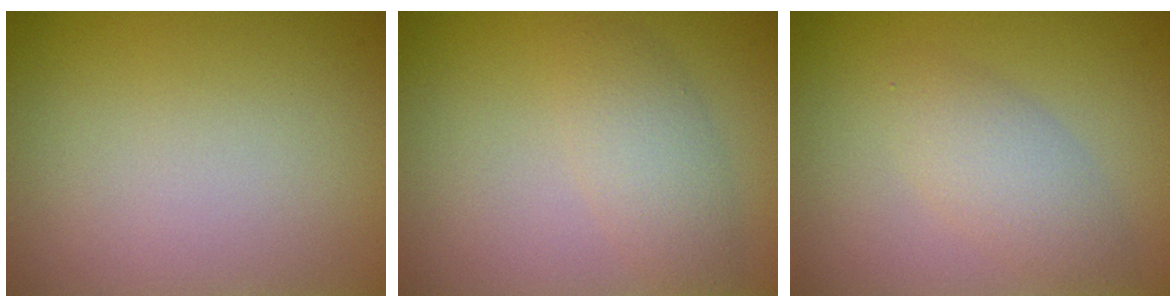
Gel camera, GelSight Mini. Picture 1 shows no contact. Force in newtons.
{"total": 2.7, "press": 2.7, "slide": 0.0}
{"total": 2.8, "press": 2.8, "slide": 0.2}